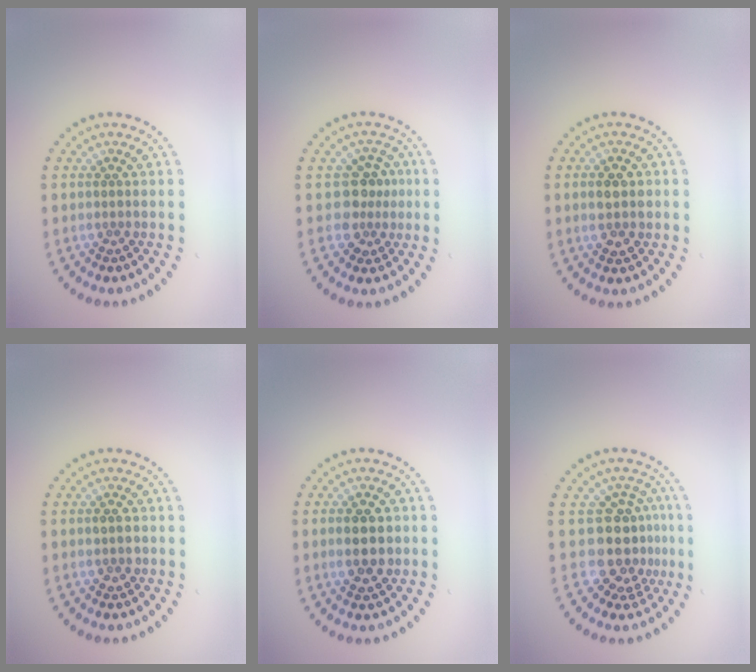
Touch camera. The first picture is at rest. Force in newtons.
{"total": 3.0, "press": 2.6, "slide": 1.5}
{"total": 2.3, "press": 2.3, "slide": 0.0}
{"total": 1.5, "press": 1.5, "slide": 0.3}
{"total": 4.5, "press": 4.5, "slide": 0.1}
{"total": 4.3, "press": 3.4, "slide": 2.6}